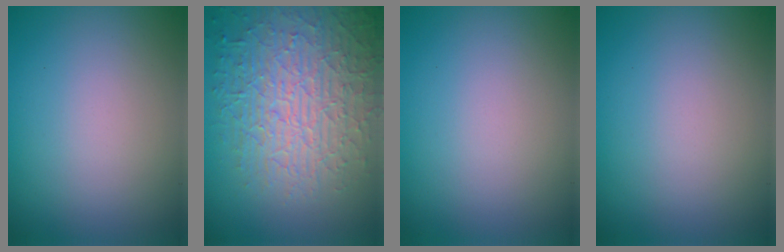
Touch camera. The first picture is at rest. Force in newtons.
{"total": 8.8, "press": 6.2, "slide": 6.2}
{"total": 0.0}
{"total": 0.0}